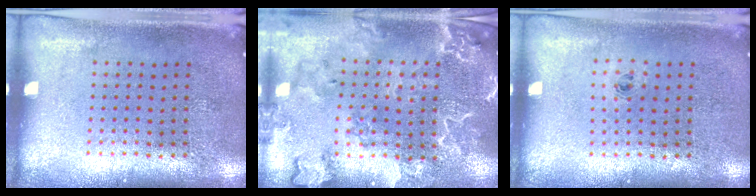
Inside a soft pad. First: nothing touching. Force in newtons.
{"total": 2.6, "press": 2.5, "slide": 0.9}
{"total": 0.5, "press": 0.3, "slide": 0.4}